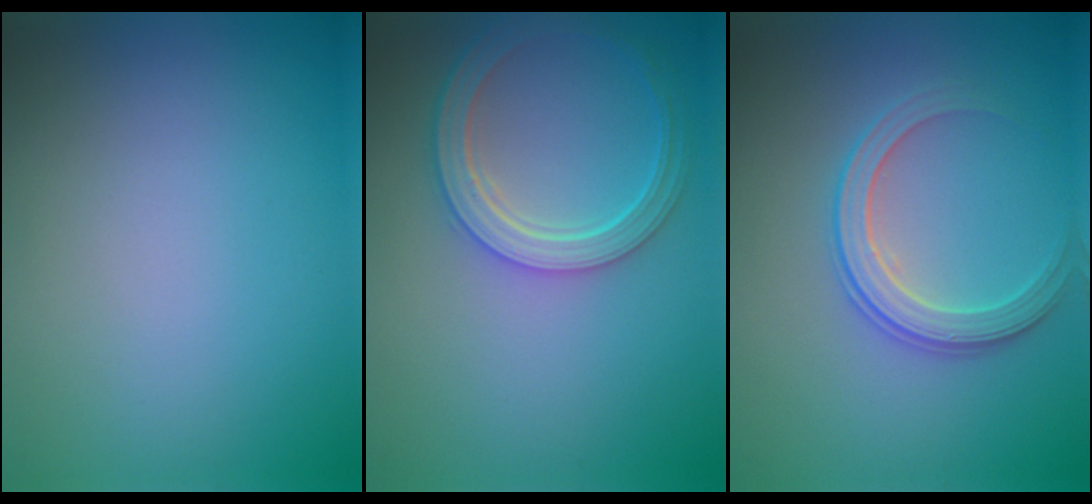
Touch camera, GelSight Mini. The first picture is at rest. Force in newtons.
{"total": 4.6, "press": 3.7, "slide": 2.8}
{"total": 2.8, "press": 2.8, "slide": 0.3}